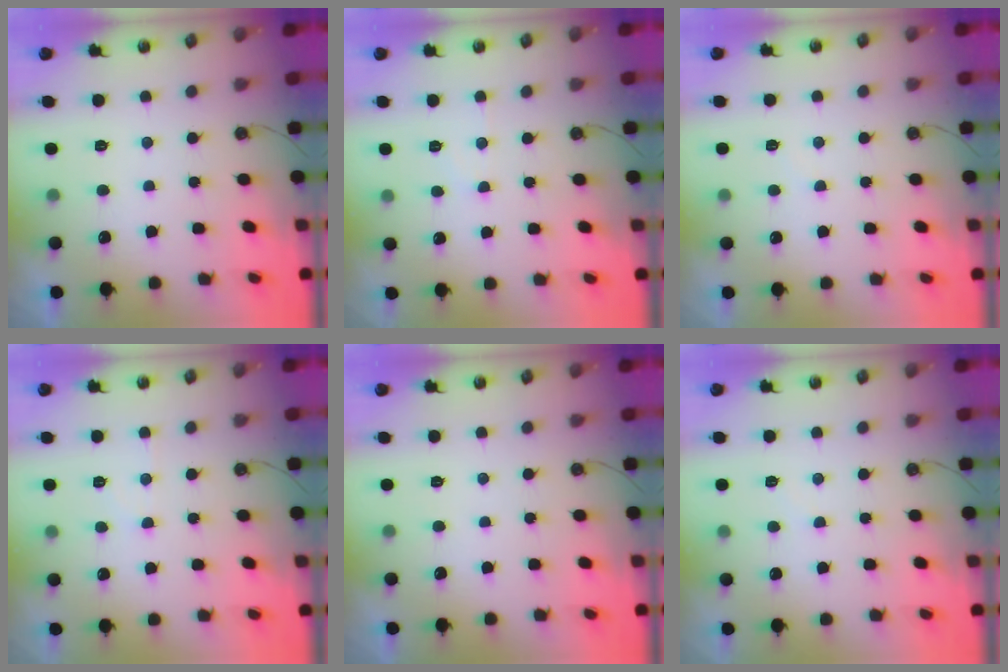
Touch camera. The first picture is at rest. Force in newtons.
{"total": 5.3, "press": 5.3, "slide": 0.5}
{"total": 4.9, "press": 4.9, "slide": 0.5}
{"total": 4.9, "press": 4.8, "slide": 0.9}
{"total": 0.0}
{"total": 3.3, "press": 3.2, "slide": 0.5}